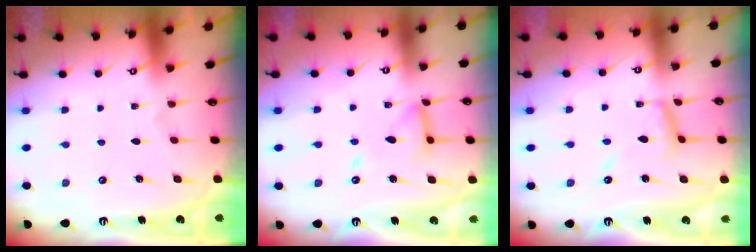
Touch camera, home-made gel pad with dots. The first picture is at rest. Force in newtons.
{"total": 11.8, "press": 11.7, "slide": 1.1}
{"total": 9.8, "press": 9.7, "slide": 0.9}